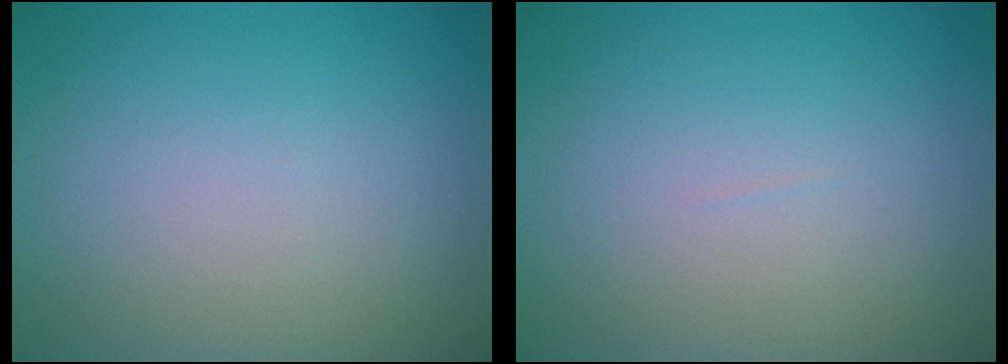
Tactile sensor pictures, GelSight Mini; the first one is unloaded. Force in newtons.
{"total": 0.0}